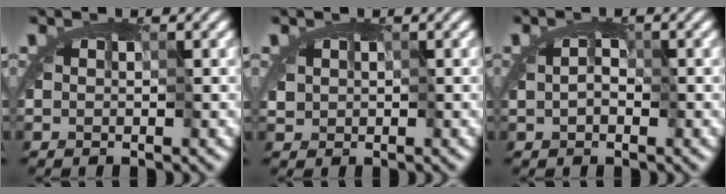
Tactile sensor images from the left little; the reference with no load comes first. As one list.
[{"total": 1.3, "force": [0.4, 1.0, 0.6], "torque": [-0.016, 0.003, 0.007]}, {"total": 1.4, "force": [-0.5, 1.0, 0.8], "torque": [-0.013, 0.007, -0.008]}]